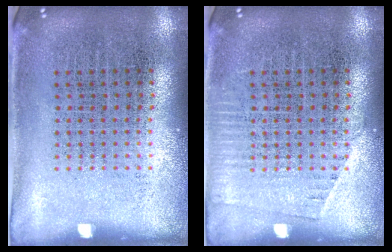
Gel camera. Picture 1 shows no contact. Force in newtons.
{"total": 1.1, "press": 1.1, "slide": 0.2}